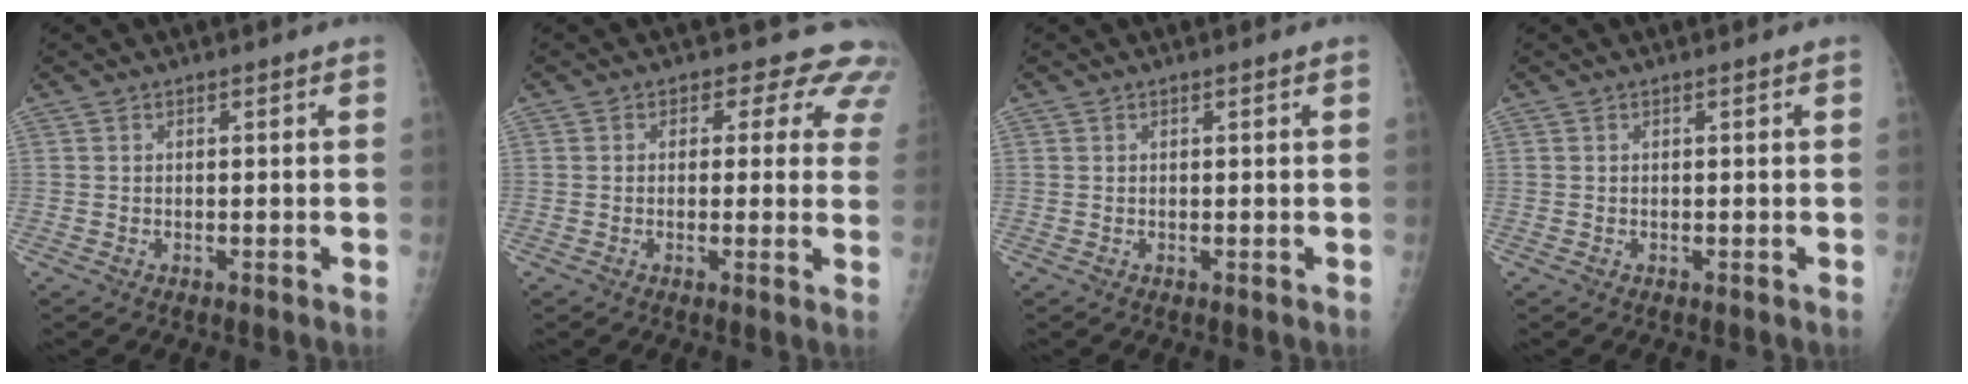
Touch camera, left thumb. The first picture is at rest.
{"total": 6.9, "force": [5.1, 4.3, 1.8], "torque": [0.030, -0.015, 0.033]}
{"total": 0.0}
{"total": 0.0}